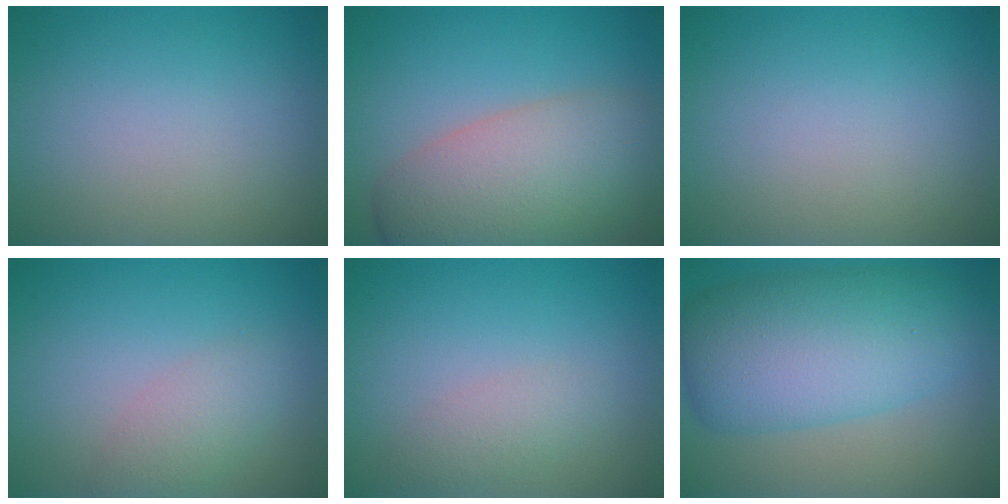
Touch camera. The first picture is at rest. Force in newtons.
{"total": 9.3, "press": 9.3, "slide": 0.7}
{"total": 0.0}
{"total": 2.7, "press": 2.7, "slide": 0.1}
{"total": 1.8, "press": 1.8, "slide": 0.1}
{"total": 9.9, "press": 9.9, "slide": 0.3}